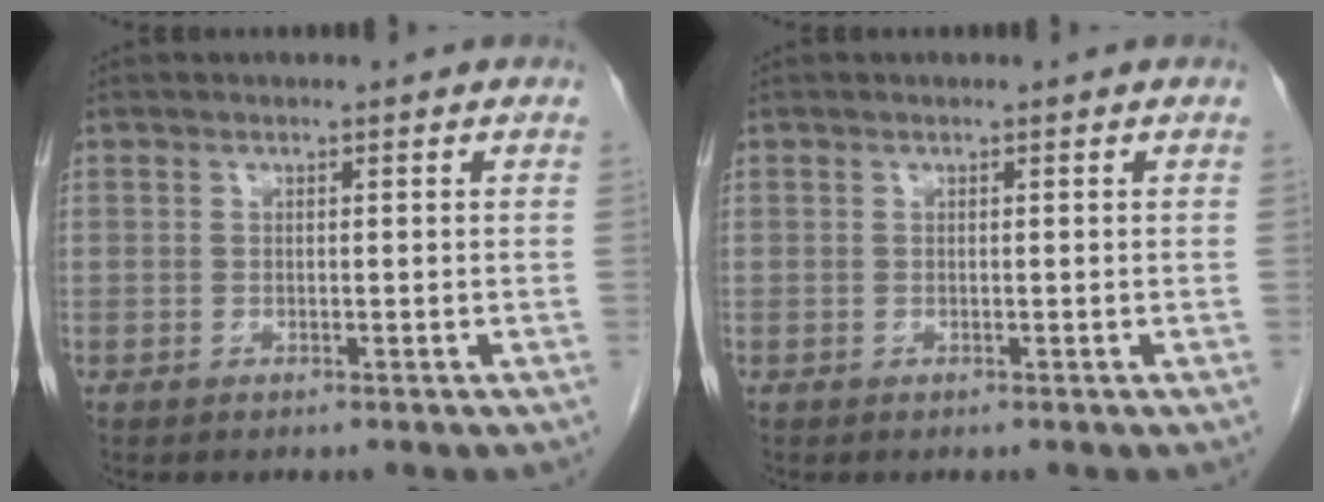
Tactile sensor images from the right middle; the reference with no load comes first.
{"total": 0.0}